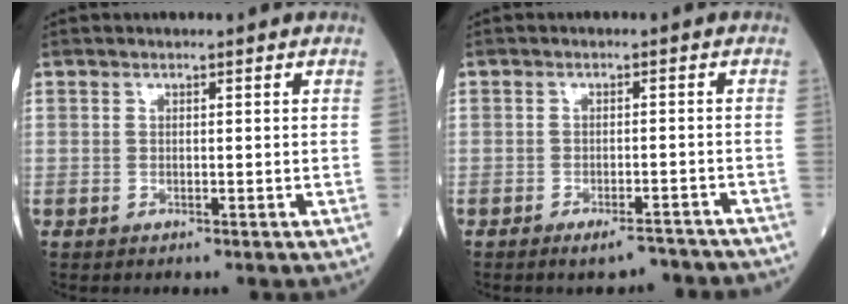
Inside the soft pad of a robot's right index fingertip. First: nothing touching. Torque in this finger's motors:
{"motor_torque": [-0.09, -0.36, 0.06, -0.01]}